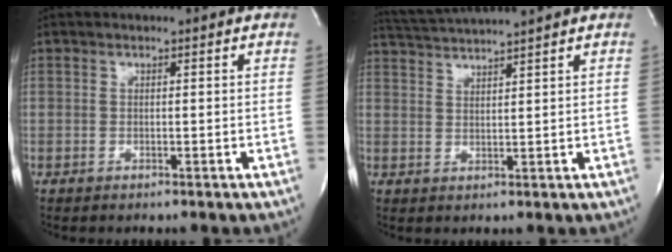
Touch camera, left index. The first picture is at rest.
{"total": 6.5, "force": [6.0, -1.9, 1.7], "torque": [-0.034, 0.007, 0.107]}